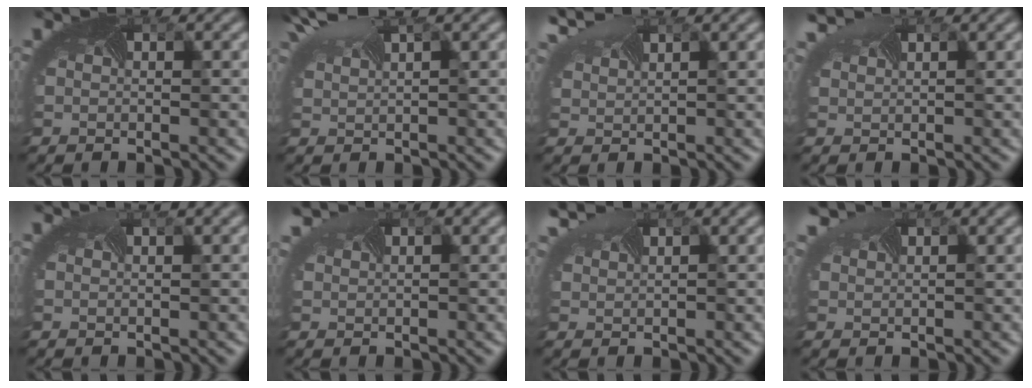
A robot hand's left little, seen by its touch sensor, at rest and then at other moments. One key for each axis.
{"total": 4.2, "fx": 2.8, "fy": 1.2, "fz": 2.8, "tx": -0.074, "ty": 0.021, "tz": 0.058}
{"total": 3.7, "fx": 2.8, "fy": 1.1, "fz": 2.1, "tx": -0.056, "ty": 0.018, "tz": 0.048}
{"total": 2.1, "fx": 1.8, "fy": 0.5, "fz": 0.9, "tx": -0.031, "ty": 0.017, "tz": 0.026}
{"total": 2.1, "fx": 1.3, "fy": 0.5, "fz": 1.6, "tx": -0.018, "ty": 0.020, "tz": 0.006}
{"total": 1.8, "fx": 1.5, "fy": 0.5, "fz": 0.8, "tx": -0.026, "ty": 0.015, "tz": 0.017}
{"total": 2.6, "fx": 2.1, "fy": 0.6, "fz": 1.4, "tx": -0.041, "ty": 0.019, "tz": 0.034}
{"total": 1.8, "fx": 1.7, "fy": 0.4, "fz": 0.4, "tx": -0.021, "ty": 0.013, "tz": 0.025}